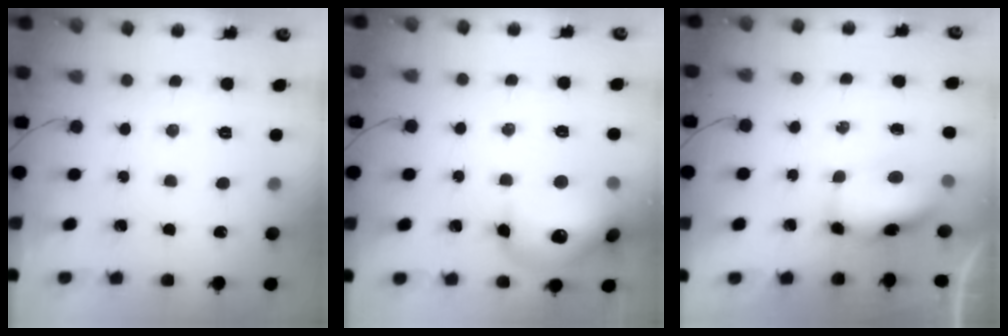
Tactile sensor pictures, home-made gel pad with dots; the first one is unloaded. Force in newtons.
{"total": 18.0, "press": 17.9, "slide": 1.8}
{"total": 13.1, "press": 8.8, "slide": 9.7}